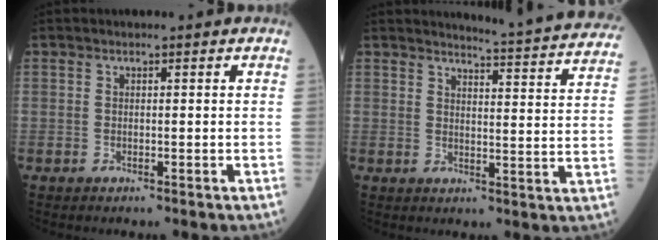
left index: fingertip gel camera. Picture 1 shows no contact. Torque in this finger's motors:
{"motor_torque": [0.36, -0.57, 0.02, 0.04]}